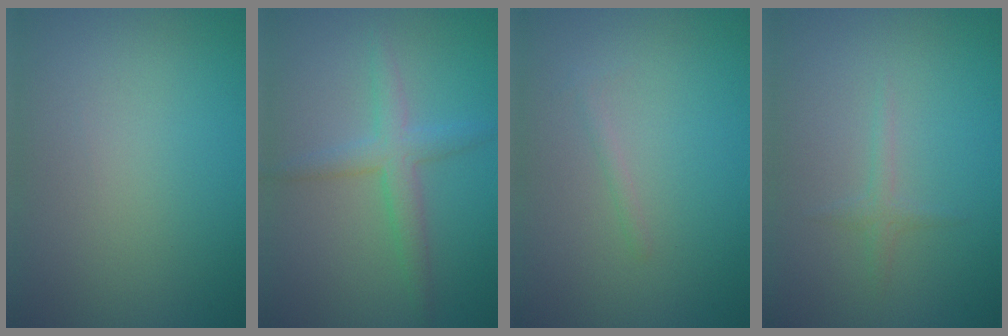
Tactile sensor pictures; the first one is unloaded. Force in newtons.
{"total": 2.9, "press": 2.9, "slide": 0.0}
{"total": 0.6, "press": 0.6, "slide": 0.0}
{"total": 1.0, "press": 1.0, "slide": 0.1}